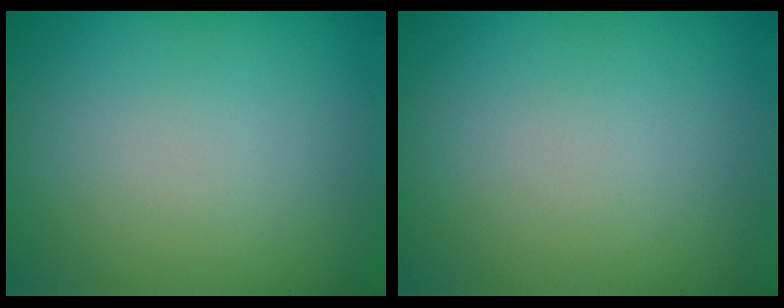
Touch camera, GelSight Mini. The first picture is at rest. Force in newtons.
{"total": 0.0}